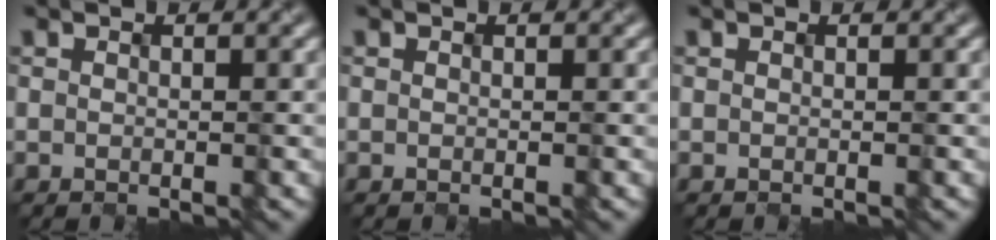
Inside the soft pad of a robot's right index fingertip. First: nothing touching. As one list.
[{"total": 0.0}, {"total": 0.0}]